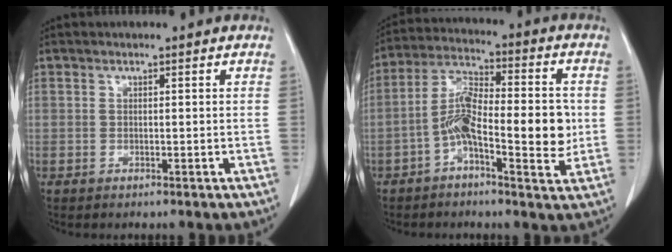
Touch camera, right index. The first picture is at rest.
{"total": 12.4, "force": [-2.2, 3.8, 11.6], "torque": [-0.205, 0.022, -0.041]}